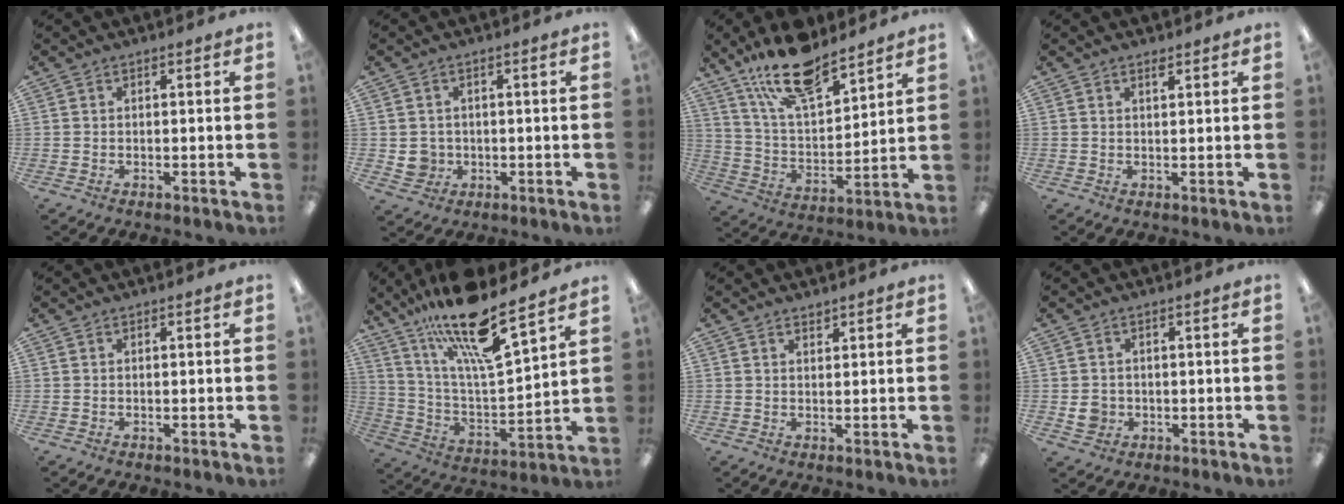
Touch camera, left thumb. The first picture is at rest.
{"total": 3.6, "force": [0.1, 3.5, 0.7], "torque": [-0.009, 0.004, 0.003]}
{"total": 18.0, "force": [13.7, 6.8, 9.5], "torque": [-0.175, -0.073, 0.241]}
{"total": 1.3, "force": [1.2, 0.4, 0.5], "torque": [-0.004, -0.004, 0.020]}
{"total": 0.0}
{"total": 19.4, "force": [15.0, 4.0, 11.7], "torque": [-0.223, -0.091, 0.252]}
{"total": 1.4, "force": [1.3, 0.3, 0.2], "torque": [-0.004, -0.002, 0.025]}
{"total": 3.6, "force": [-0.4, 3.3, 1.4], "torque": [-0.007, 0.000, -0.007]}